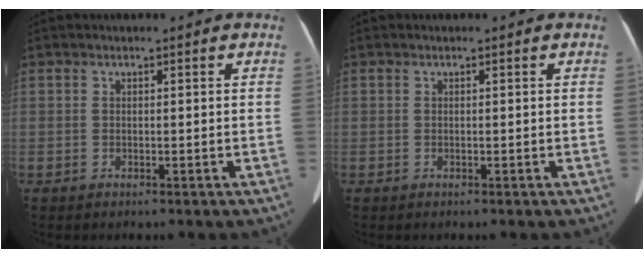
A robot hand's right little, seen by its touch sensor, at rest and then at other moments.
{"total": 0.0}